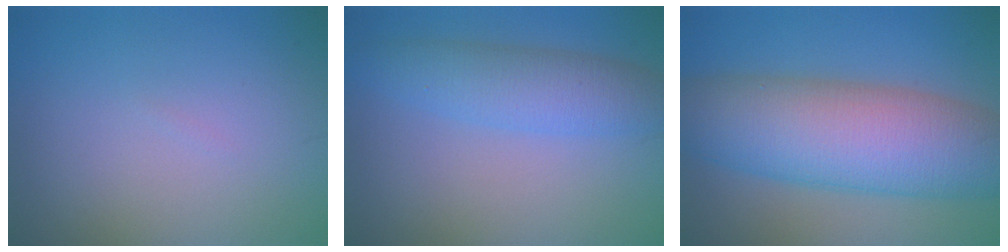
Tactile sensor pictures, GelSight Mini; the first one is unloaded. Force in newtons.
{"total": 4.4, "press": 4.4, "slide": 0.1}
{"total": 11.2, "press": 11.2, "slide": 0.3}